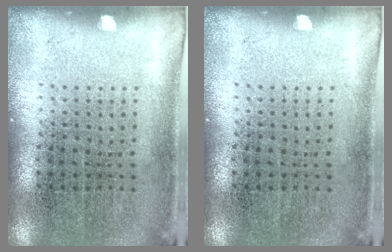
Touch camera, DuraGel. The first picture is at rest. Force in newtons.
{"total": 0.0}